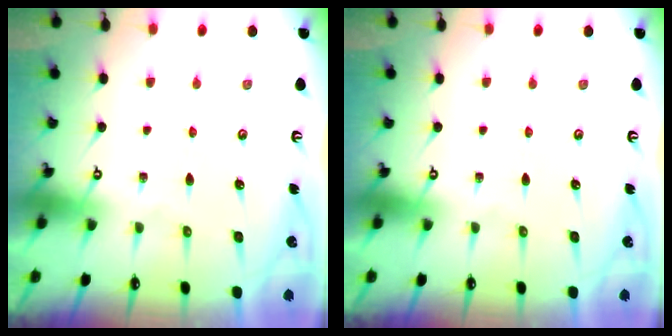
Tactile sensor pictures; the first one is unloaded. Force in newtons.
{"total": 0.0}